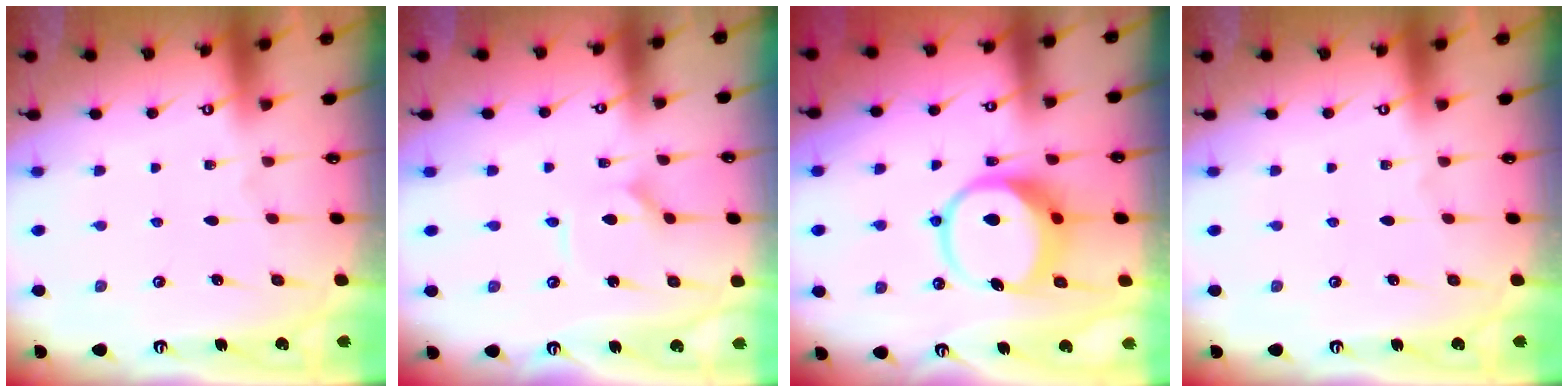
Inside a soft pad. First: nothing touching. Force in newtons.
{"total": 1.4, "press": 1.4, "slide": 0.1}
{"total": 11.4, "press": 11.2, "slide": 1.8}
{"total": 0.0}